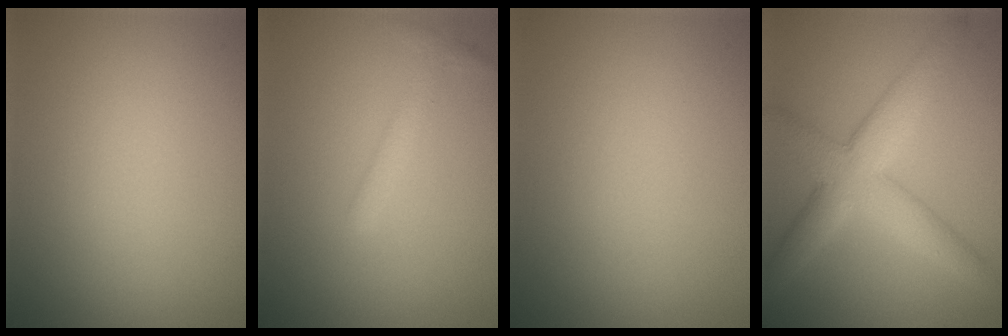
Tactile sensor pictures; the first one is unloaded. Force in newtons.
{"total": 1.5, "press": 1.5, "slide": 0.1}
{"total": 0.0}
{"total": 6.1, "press": 6.1, "slide": 0.2}